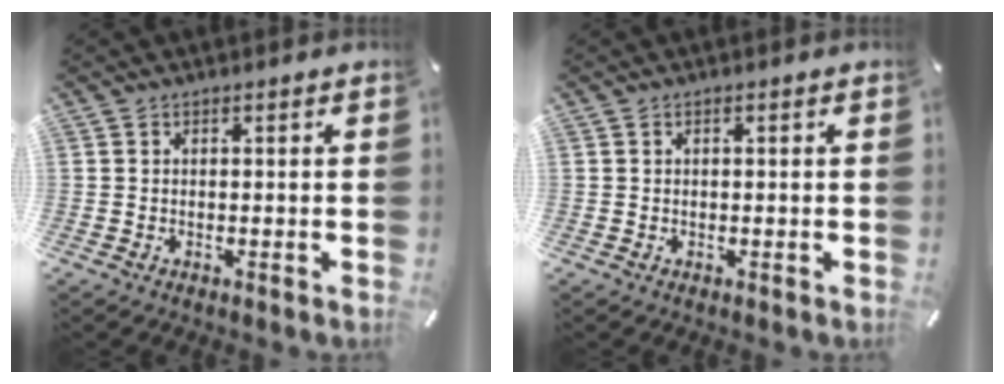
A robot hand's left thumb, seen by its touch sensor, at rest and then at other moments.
{"total": 0.0}